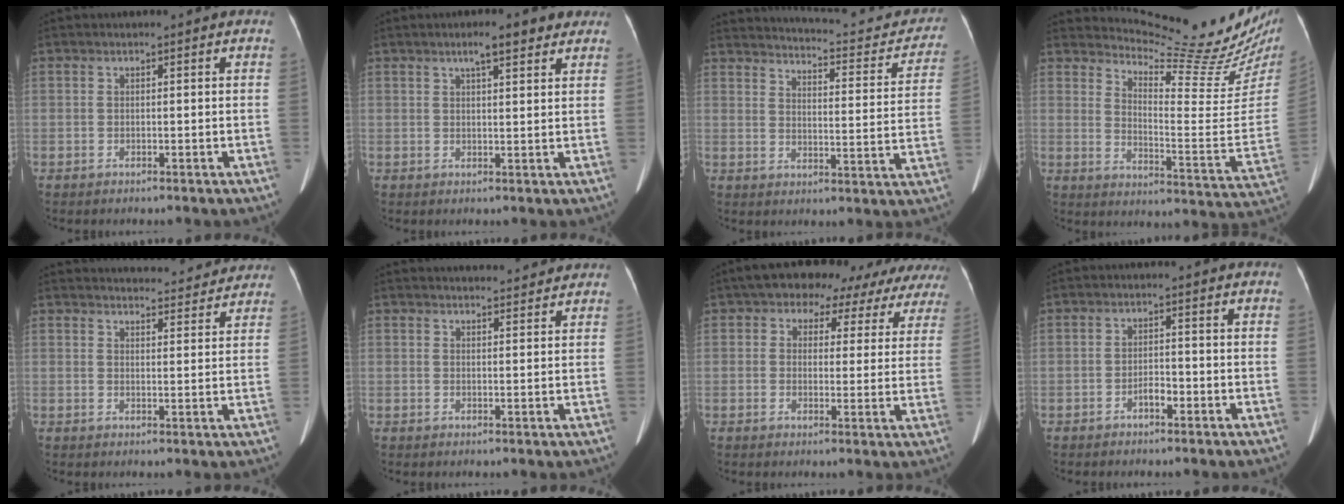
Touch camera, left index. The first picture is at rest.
{"total": 4.6, "force": [3.1, 0.9, 3.3], "torque": [-0.040, 0.008, 0.045]}
{"total": 20.0, "force": [18.2, 4.4, 7.1], "torque": [-0.076, -0.036, 0.212]}
{"total": 20.1, "force": [19.3, 0.6, 5.5], "torque": [-0.084, -0.139, 0.238]}
{"total": 18.5, "force": [17.8, 3.2, 3.7], "torque": [-0.034, -0.009, 0.213]}
{"total": 9.5, "force": [9.2, 1.2, 2.2], "torque": [-0.019, 0.006, 0.105]}
{"total": 13.9, "force": [11.9, 6.2, 3.8], "torque": [-0.011, 0.012, 0.116]}
{"total": 1.9, "force": [-1.5, 0.5, 1.1], "torque": [-0.011, -0.004, -0.023]}